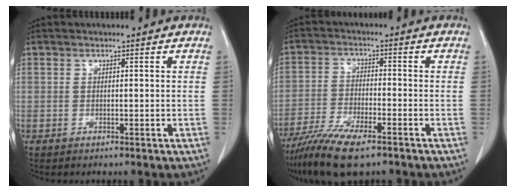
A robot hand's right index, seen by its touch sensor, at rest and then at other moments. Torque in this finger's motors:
{"motor_torque": [0.82, -0.64, 0.34, 0.13]}